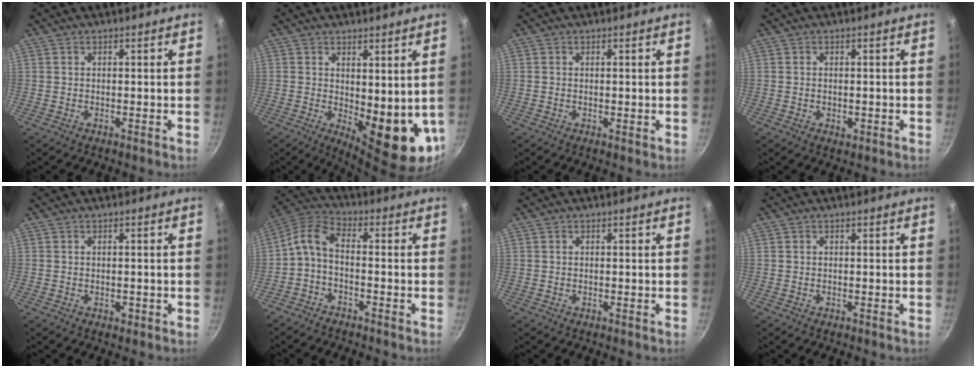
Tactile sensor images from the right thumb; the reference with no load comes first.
{"total": 12.1, "force": [0.7, 5.2, 10.9], "torque": [-0.123, -0.028, 0.025]}
{"total": 0.7, "force": [0.1, 0.2, 0.7], "torque": [-0.009, -0.001, 0.000]}
{"total": 1.7, "force": [-0.4, 1.2, 1.2], "torque": [-0.017, -0.001, -0.006]}
{"total": 1.2, "force": [-0.4, 0.8, 0.8], "torque": [-0.010, 0.002, -0.004]}
{"total": 6.3, "force": [-1.9, 3.2, 5.1], "torque": [-0.124, 0.039, -0.049]}
{"total": 0.0}
{"total": 0.0}